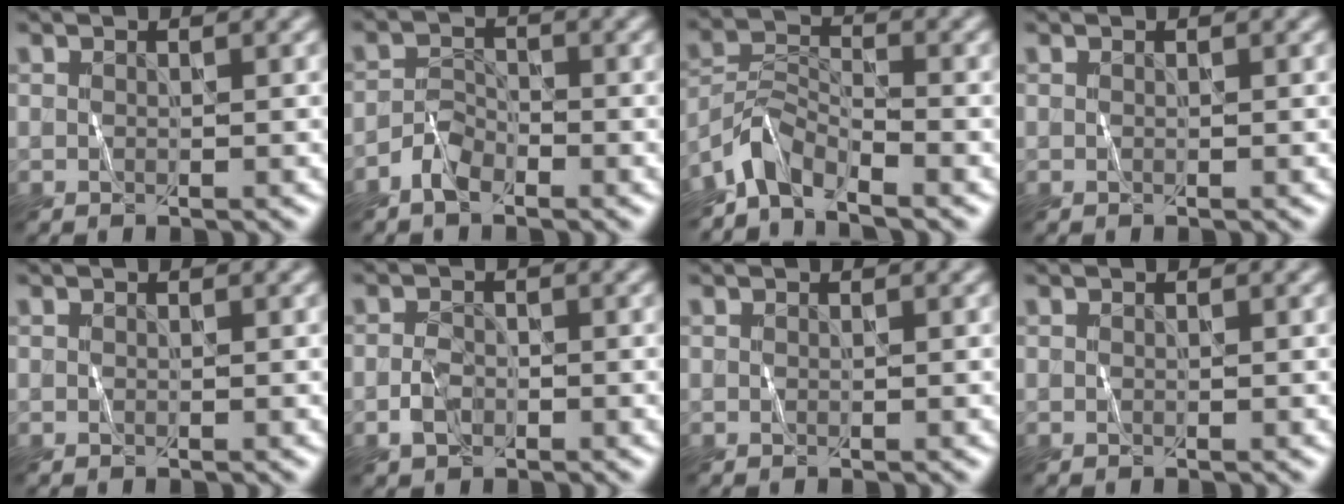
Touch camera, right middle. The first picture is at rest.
{"total": 2.2, "force": [-1.8, 0.9, 0.7], "torque": [-0.014, 0.008, -0.039]}
{"total": 3.8, "force": [-3.4, 1.2, 1.2], "torque": [-0.021, 0.007, -0.077]}
{"total": 0.0}
{"total": 0.0}
{"total": 1.7, "force": [-0.9, 1.2, 0.7], "torque": [-0.017, 0.003, -0.020]}
{"total": 0.0}
{"total": 0.0}